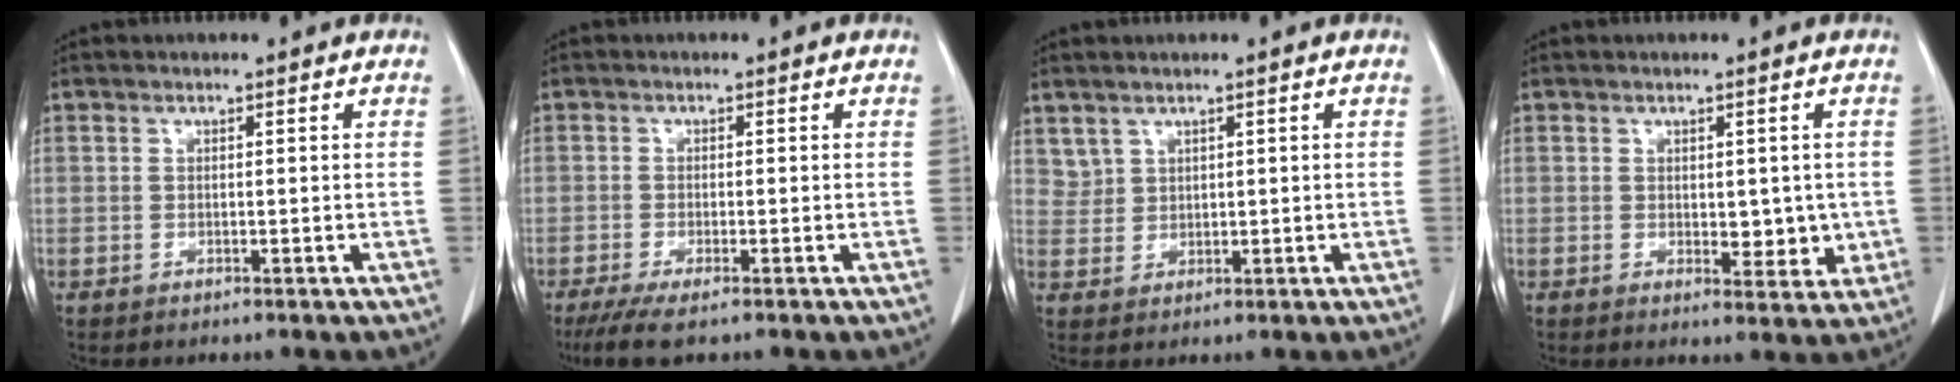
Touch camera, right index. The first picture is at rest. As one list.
[{"total": 4.6, "force": [-3.1, 0.7, 3.3], "torque": [-0.059, -0.013, -0.053]}, {"total": 2.5, "force": [1.9, 1.6, 0.1], "torque": [0.008, 0.002, 0.041]}, {"total": 4.5, "force": [-0.1, 2.5, 3.7], "torque": [-0.037, -0.007, 0.007]}]